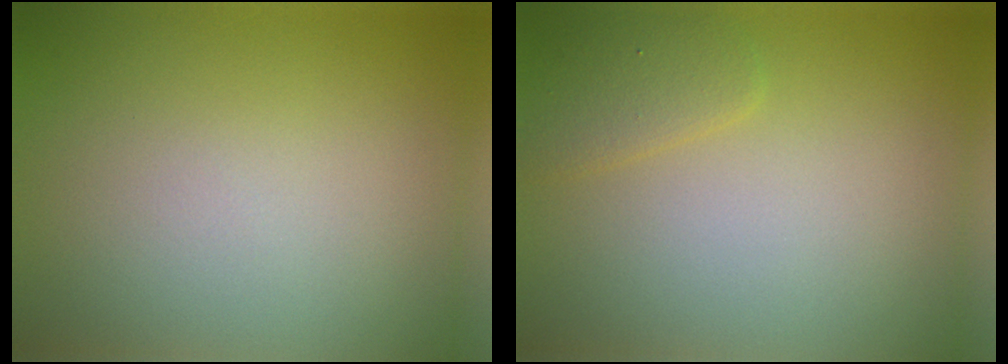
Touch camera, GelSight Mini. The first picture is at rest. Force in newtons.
{"total": 1.8, "press": 1.8, "slide": 0.1}